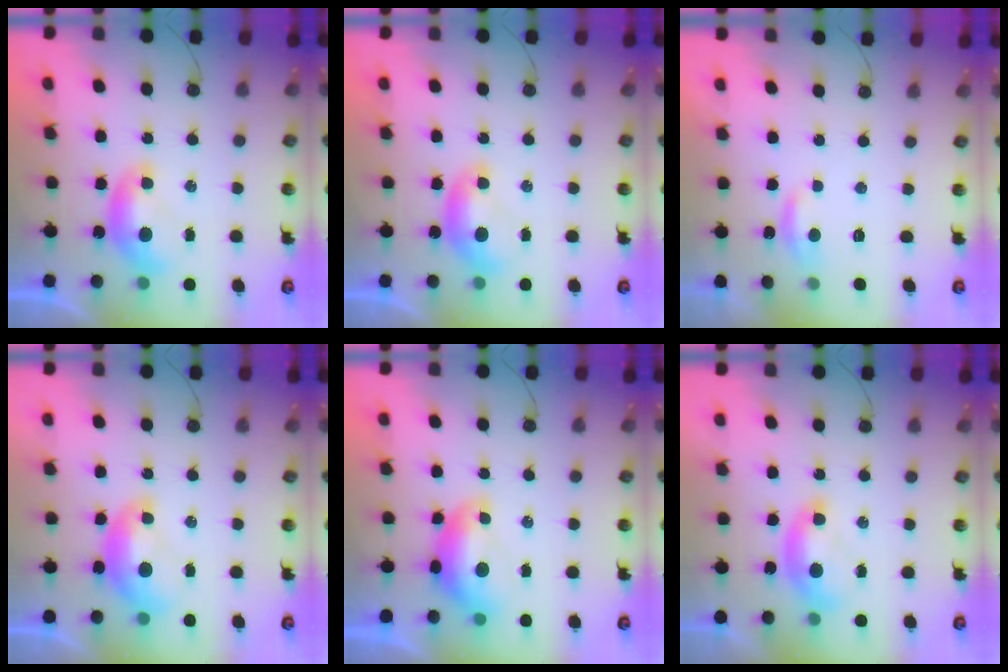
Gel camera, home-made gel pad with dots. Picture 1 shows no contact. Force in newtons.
{"total": 0.0}
{"total": 1.3, "press": 1.2, "slide": 0.5}
{"total": 1.8, "press": 1.8, "slide": 0.2}
{"total": 1.2, "press": 1.1, "slide": 0.4}
{"total": 1.7, "press": 1.7, "slide": 0.5}